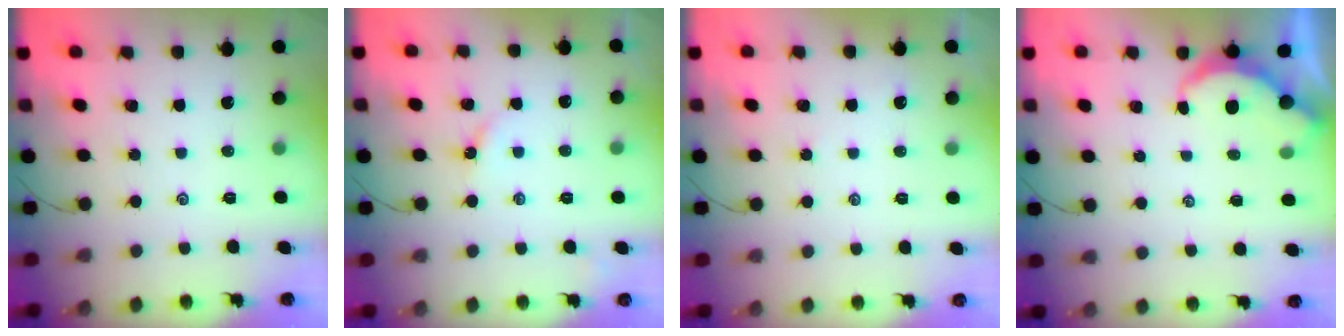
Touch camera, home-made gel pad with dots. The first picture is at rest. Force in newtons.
{"total": 2.1, "press": 2.1, "slide": 0.3}
{"total": 1.7, "press": 1.6, "slide": 0.4}
{"total": 3.2, "press": 3.2, "slide": 0.4}